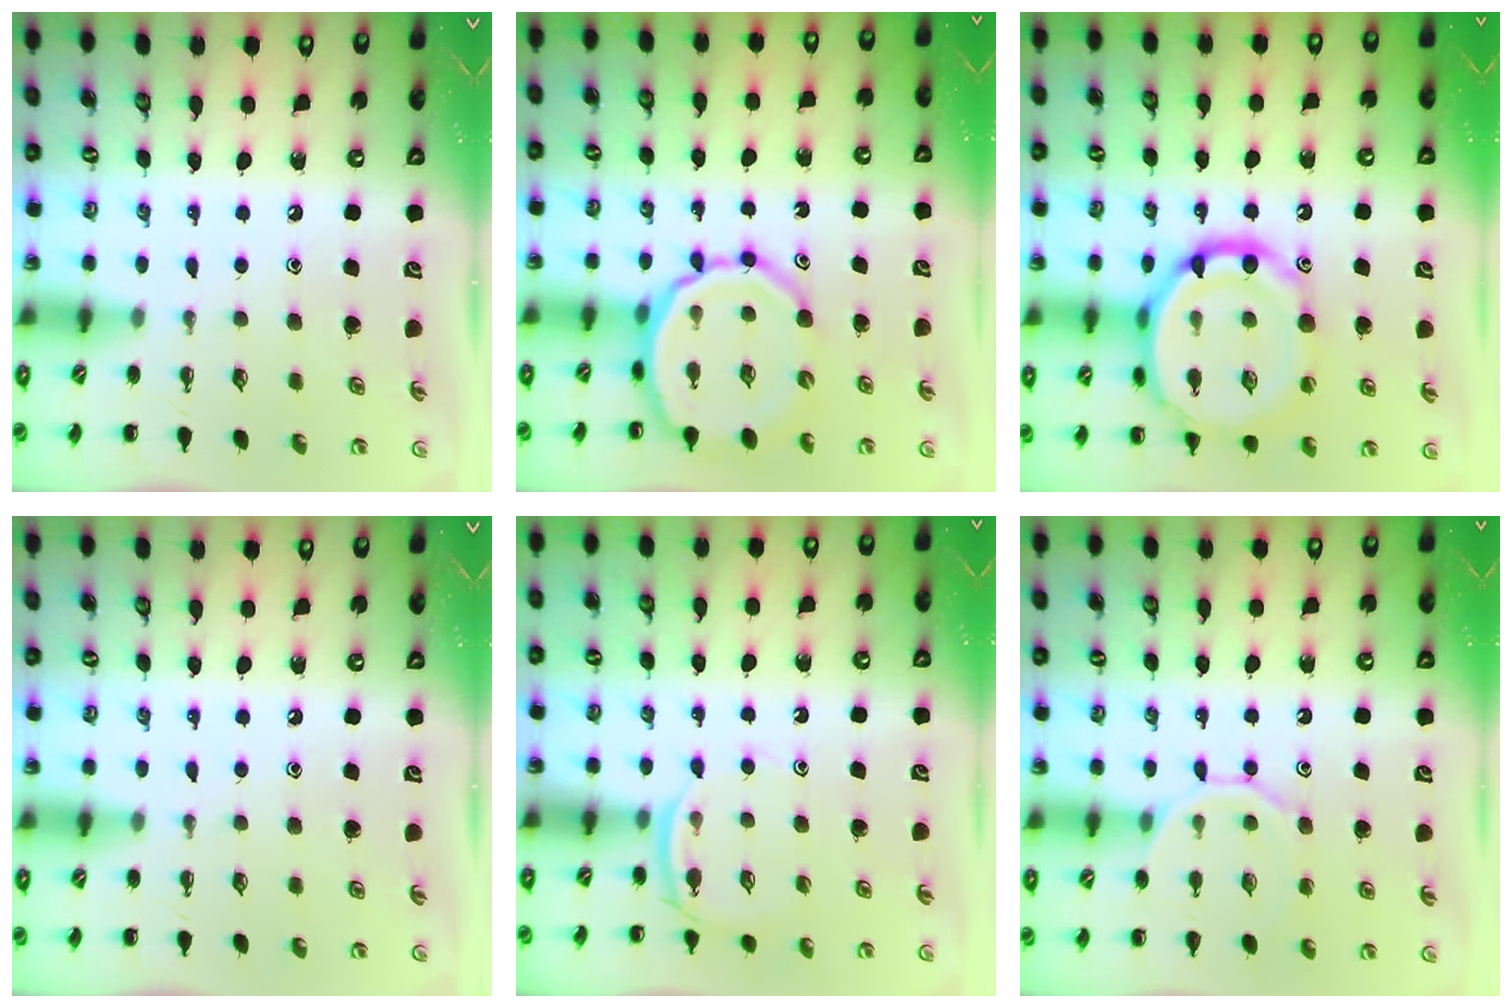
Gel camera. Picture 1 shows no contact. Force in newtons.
{"total": 12.2, "press": 11.6, "slide": 3.5}
{"total": 20.0, "press": 19.8, "slide": 2.5}
{"total": 0.0}
{"total": 4.4, "press": 4.1, "slide": 1.5}
{"total": 10.8, "press": 10.8, "slide": 1.3}